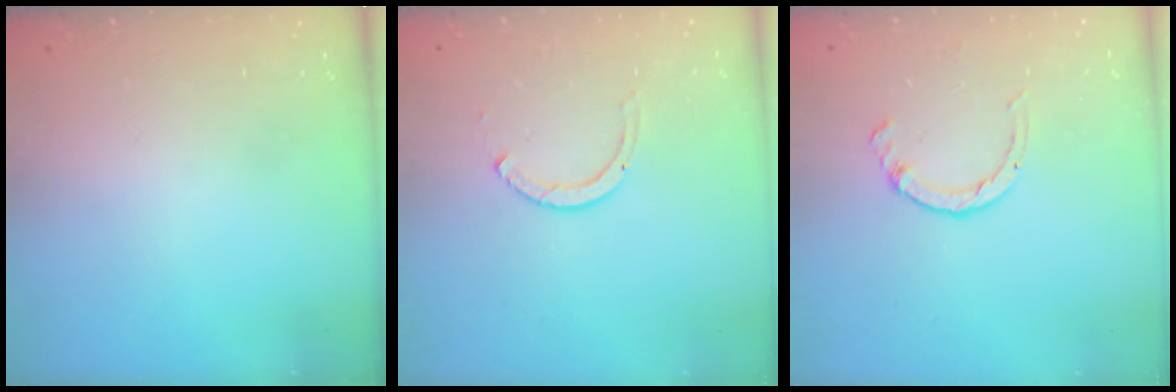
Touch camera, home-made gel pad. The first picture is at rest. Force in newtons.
{"total": 2.6, "press": 2.6, "slide": 0.3}
{"total": 2.6, "press": 2.6, "slide": 0.4}